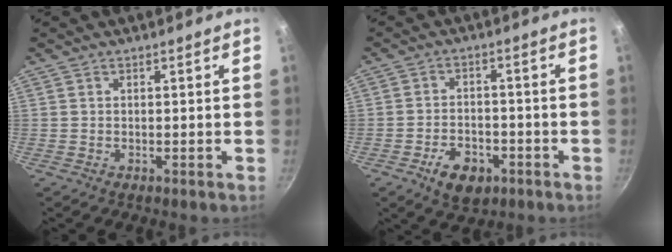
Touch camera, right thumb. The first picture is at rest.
{"total": 7.9, "force": [-3.9, 4.9, 4.8], "torque": [-0.059, 0.021, -0.056]}